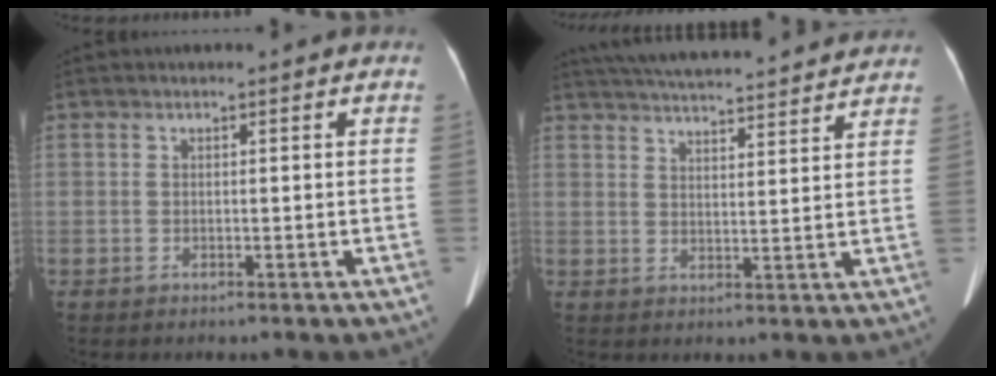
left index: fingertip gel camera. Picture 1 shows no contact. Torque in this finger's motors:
{"motor_torque": [0.83, -1.31, 0.27, 0.11]}